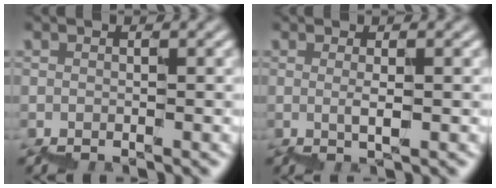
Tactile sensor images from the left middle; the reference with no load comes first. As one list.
[{"total": 1.0, "force": [0.5, 0.1, 0.8], "torque": [-0.015, 0.000, 0.012]}]